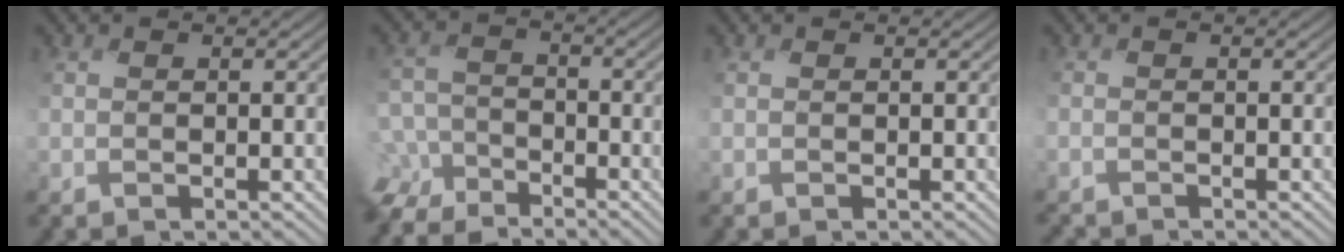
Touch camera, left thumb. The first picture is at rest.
{"total": 7.6, "force": [-6.3, 3.6, 2.3], "torque": [-0.065, -0.015, -0.120]}
{"total": 0.0}
{"total": 1.4, "force": [-1.4, 0.2, 0.1], "torque": [-0.005, -0.007, -0.031]}